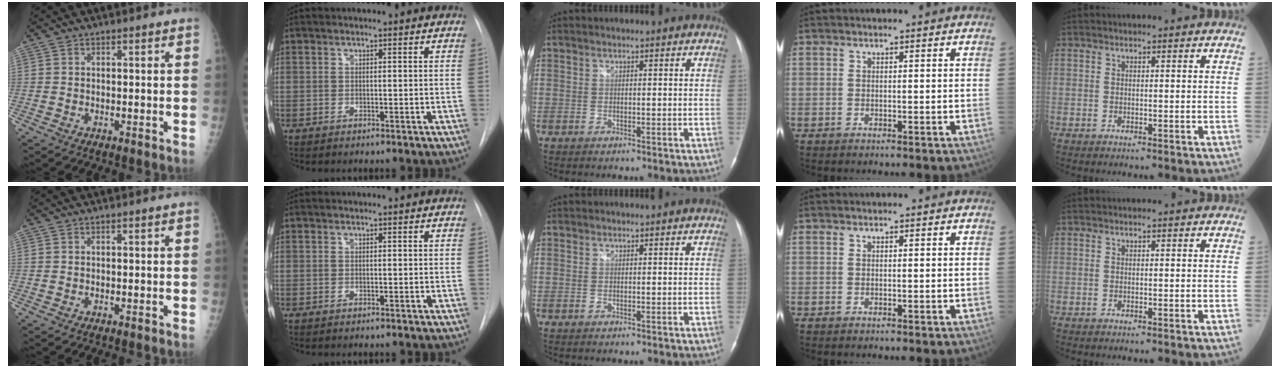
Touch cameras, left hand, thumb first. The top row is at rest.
{}